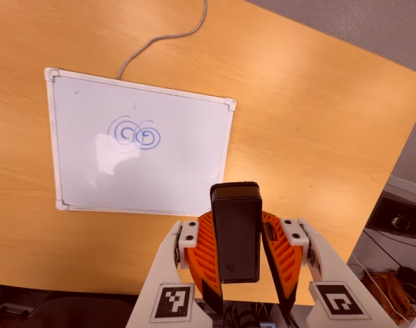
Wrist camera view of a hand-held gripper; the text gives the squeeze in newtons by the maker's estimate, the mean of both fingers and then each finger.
{"total": 8.0, "left": 6.8, "right": 9.1}